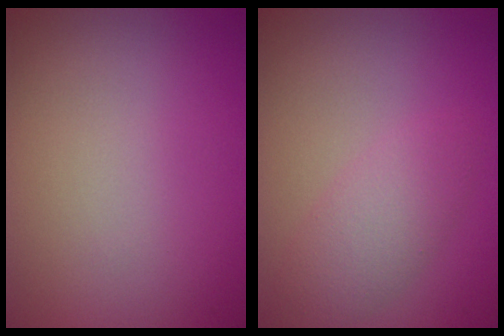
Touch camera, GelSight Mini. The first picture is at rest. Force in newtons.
{"total": 2.7, "press": 2.7, "slide": 0.1}